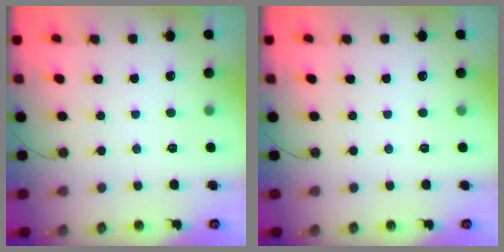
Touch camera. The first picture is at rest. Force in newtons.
{"total": 0.0}